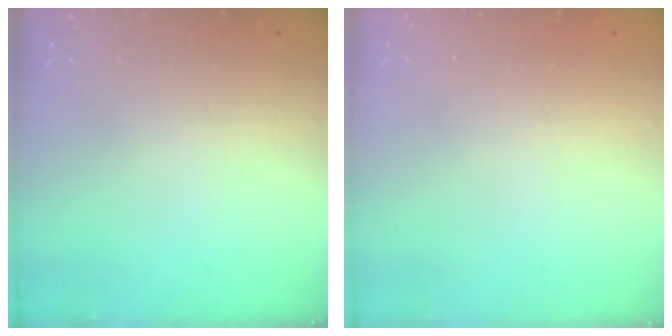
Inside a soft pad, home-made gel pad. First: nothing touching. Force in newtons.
{"total": 0.0}